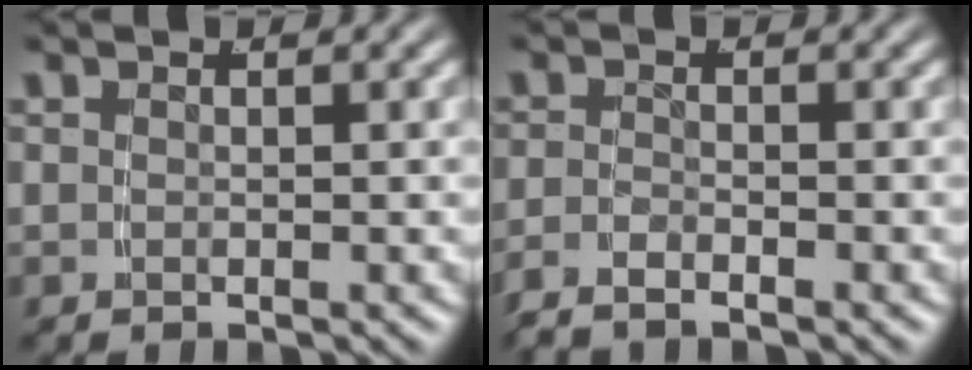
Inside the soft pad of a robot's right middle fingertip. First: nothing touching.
{"total": 2.1, "force": [-1.8, 0.7, 0.8], "torque": [-0.028, -0.010, -0.030]}